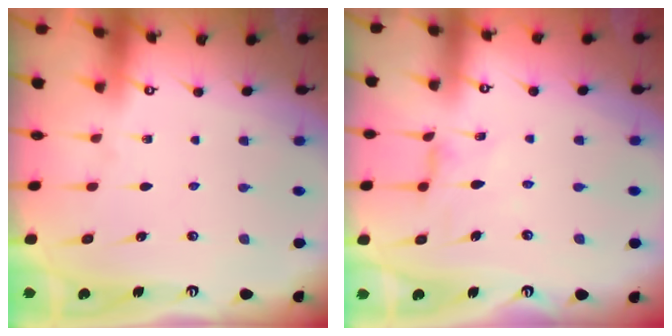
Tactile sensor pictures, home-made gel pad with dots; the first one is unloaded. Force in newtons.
{"total": 1.7, "press": 1.7, "slide": 0.4}